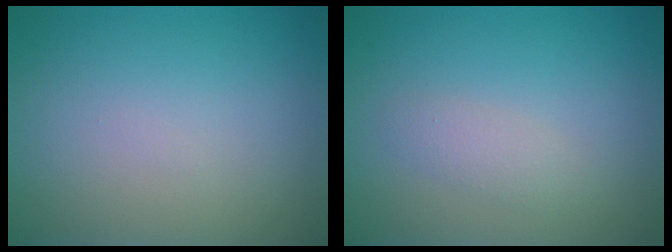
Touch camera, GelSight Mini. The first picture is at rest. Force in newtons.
{"total": 1.4, "press": 1.4, "slide": 0.1}